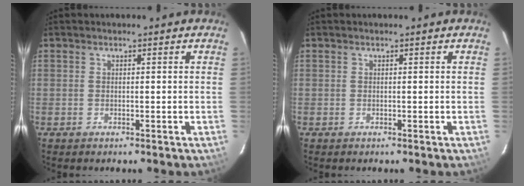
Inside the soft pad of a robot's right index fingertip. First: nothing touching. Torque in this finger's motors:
{"motor_torque": [2.14, 0.00, -0.03, -0.01]}